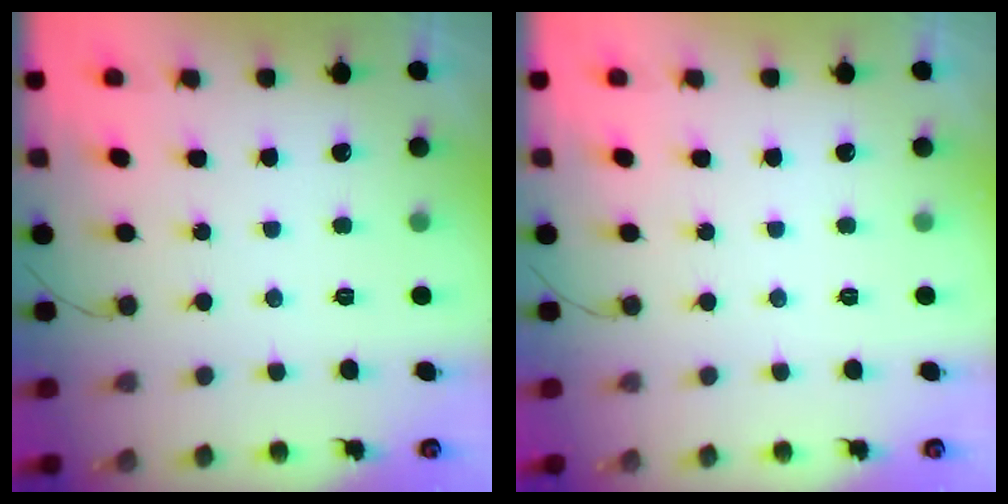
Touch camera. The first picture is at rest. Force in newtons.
{"total": 0.0}